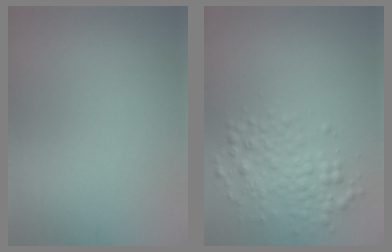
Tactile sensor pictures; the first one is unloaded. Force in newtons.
{"total": 2.9, "press": 2.9, "slide": 0.0}